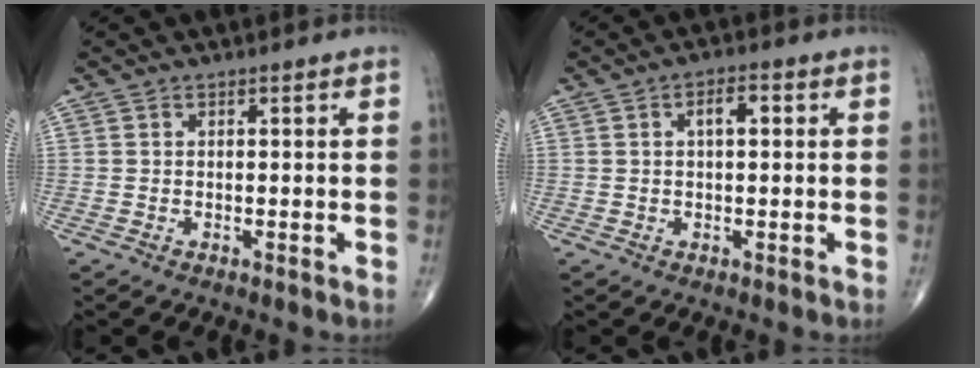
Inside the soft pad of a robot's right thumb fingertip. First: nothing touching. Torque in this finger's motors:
{"motor_torque": [0.66, 2.24, 0.82, 0.17, 0.02]}